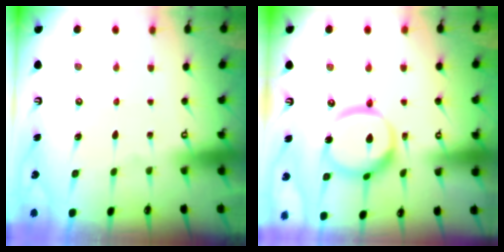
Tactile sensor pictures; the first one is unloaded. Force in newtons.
{"total": 13.6, "press": 13.6, "slide": 1.4}